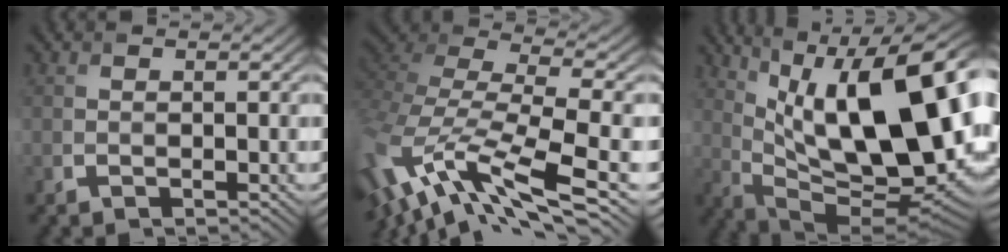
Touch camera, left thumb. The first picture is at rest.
{"total": 14.1, "force": [-5.7, 5.5, 11.7], "torque": [-0.294, -0.026, -0.082]}
{"total": 19.5, "force": [5.3, 7.6, 17.1], "torque": [-0.273, 0.023, 0.098]}